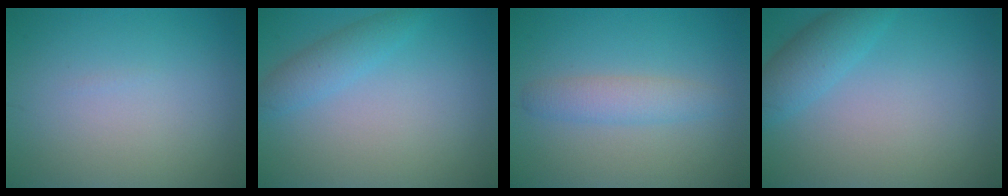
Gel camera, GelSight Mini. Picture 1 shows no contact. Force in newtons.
{"total": 2.3, "press": 2.3, "slide": 0.1}
{"total": 2.5, "press": 2.5, "slide": 0.2}
{"total": 3.0, "press": 3.0, "slide": 0.2}